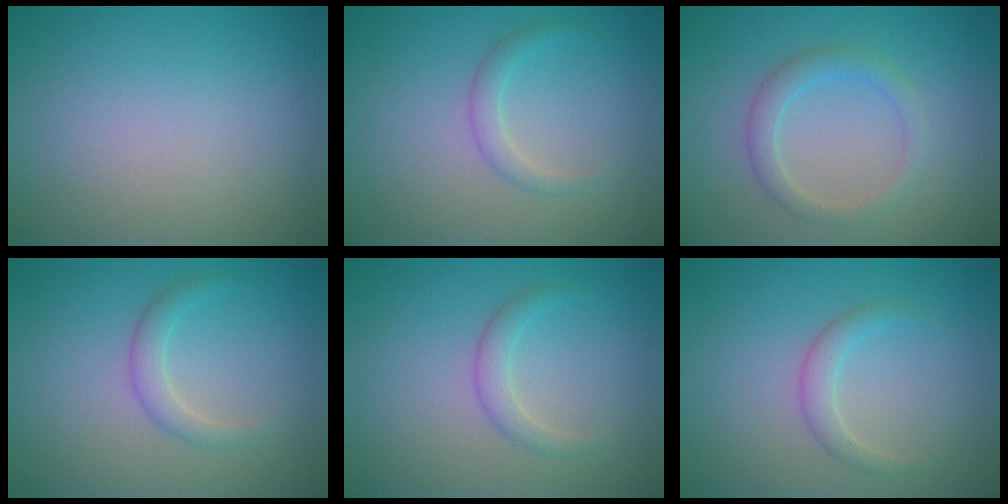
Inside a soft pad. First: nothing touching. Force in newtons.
{"total": 1.5, "press": 1.5, "slide": 0.0}
{"total": 2.2, "press": 2.2, "slide": 0.0}
{"total": 1.7, "press": 1.7, "slide": 0.0}
{"total": 1.7, "press": 1.7, "slide": 0.1}
{"total": 1.7, "press": 1.7, "slide": 0.1}